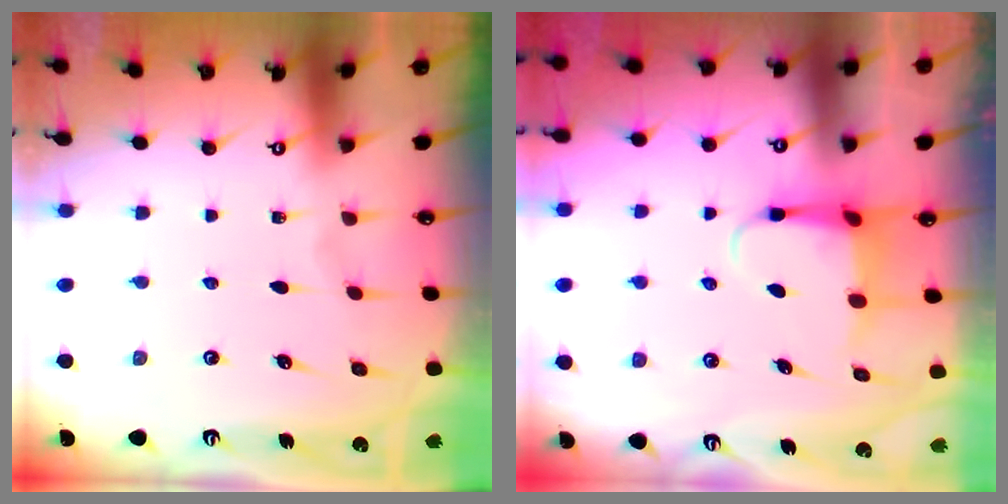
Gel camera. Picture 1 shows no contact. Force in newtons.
{"total": 4.4, "press": 4.3, "slide": 0.6}